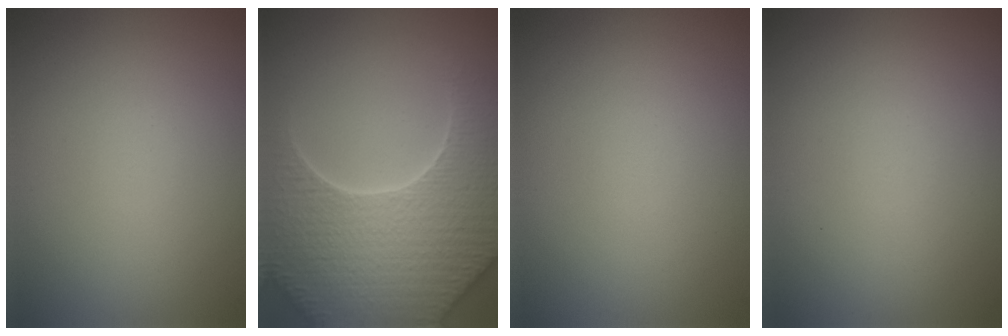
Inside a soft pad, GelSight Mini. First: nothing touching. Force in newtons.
{"total": 7.7, "press": 7.4, "slide": 2.2}
{"total": 0.0}
{"total": 0.0}